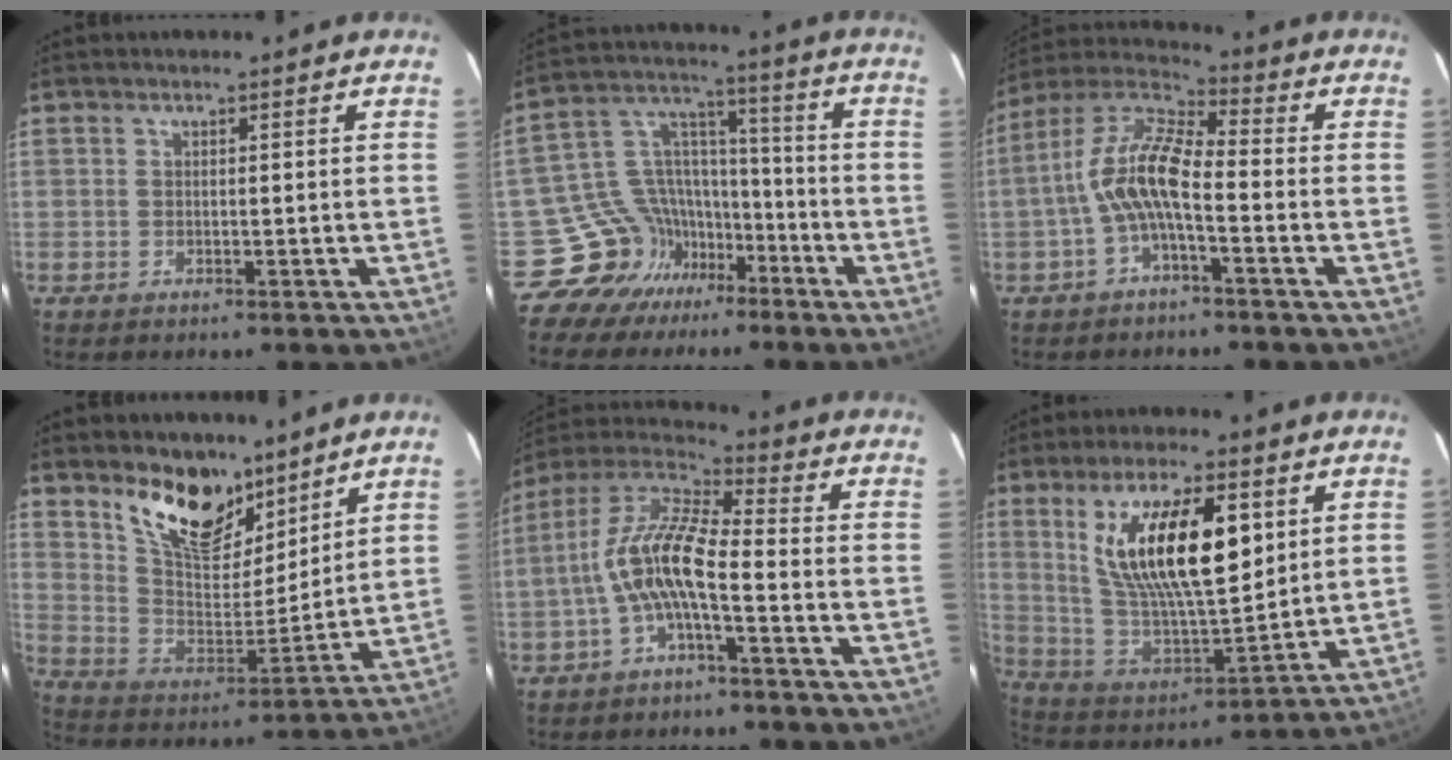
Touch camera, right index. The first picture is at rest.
{"total": 11.8, "force": [-8.3, 8.3, 0.8], "torque": [-0.023, 0.077, -0.142]}
{"total": 10.1, "force": [-2.7, 3.0, 9.3], "torque": [-0.203, 0.017, -0.053]}
{"total": 15.3, "force": [11.0, 7.0, 8.0], "torque": [-0.145, -0.008, 0.201]}
{"total": 10.6, "force": [-3.0, 2.6, 9.8], "torque": [-0.211, 0.015, -0.061]}
{"total": 19.4, "force": [6.7, 6.8, 16.9], "torque": [-0.306, -0.004, 0.133]}